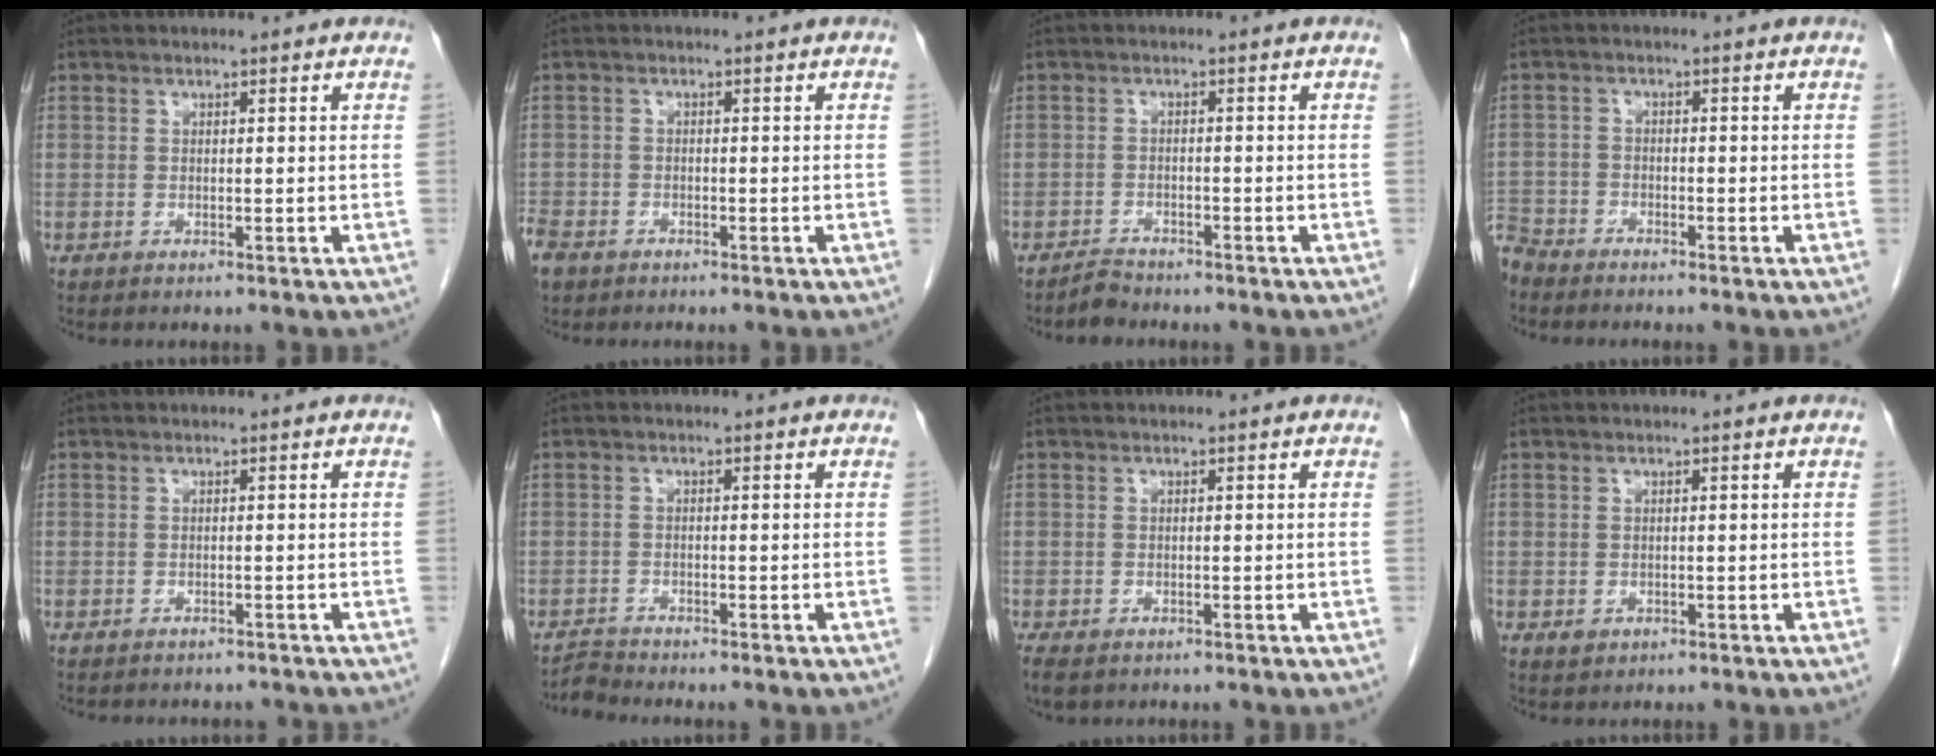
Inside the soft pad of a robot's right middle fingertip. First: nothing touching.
{"total": 4.3, "force": [-3.2, 2.4, 1.6], "torque": [-0.042, -0.004, -0.061]}
{"total": 1.8, "force": [-1.8, 0.3, 0.1], "torque": [-0.006, -0.005, -0.031]}
{"total": 4.4, "force": [-4.2, 1.2, 0.2], "torque": [-0.001, -0.009, -0.086]}
{"total": 5.4, "force": [-4.9, 1.9, 1.4], "torque": [-0.015, 0.001, -0.056]}
{"total": 1.6, "force": [-1.5, -0.4, -0.5], "torque": [0.010, -0.012, -0.030]}
{"total": 4.5, "force": [-3.1, 2.6, 2.1], "torque": [-0.041, -0.008, -0.047]}
{"total": 1.0, "force": [-0.3, 0.9, 0.4], "torque": [-0.008, 0.002, 0.001]}